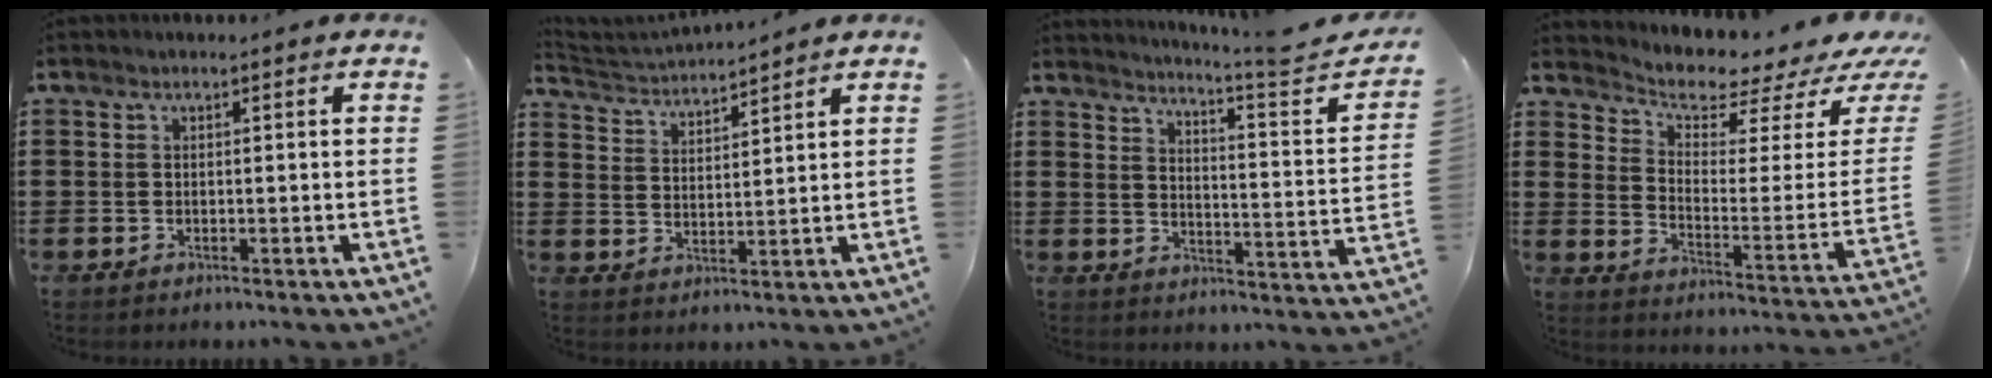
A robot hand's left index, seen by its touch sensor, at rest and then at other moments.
{"total": 3.3, "force": [3.2, -0.4, 0.0], "torque": [-0.015, -0.019, 0.056]}
{"total": 4.5, "force": [3.7, -1.2, 2.3], "torque": [-0.049, -0.045, 0.049]}
{"total": 4.2, "force": [4.0, 0.9, 1.3], "torque": [-0.046, -0.046, 0.062]}